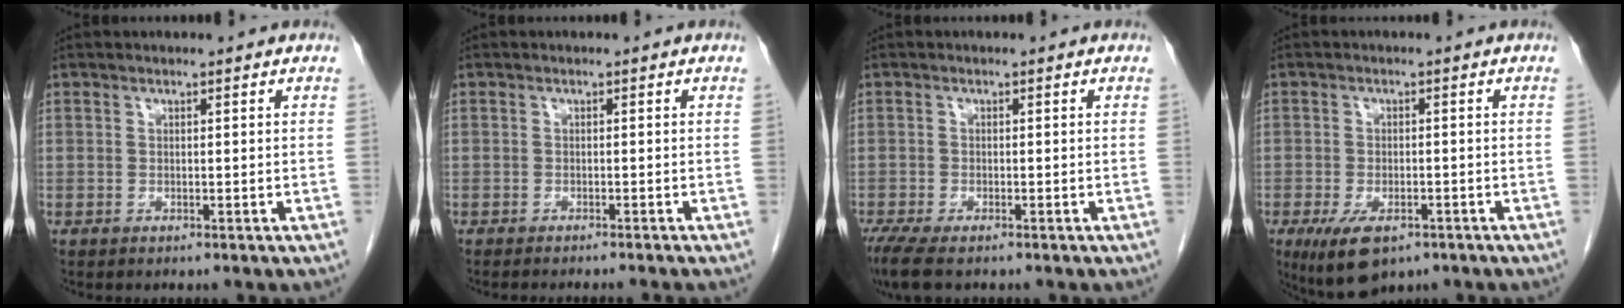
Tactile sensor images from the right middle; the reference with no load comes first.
{"total": 4.4, "force": [-4.0, -0.4, 1.8], "torque": [-0.011, -0.004, -0.055]}
{"total": 5.6, "force": [-4.0, 1.9, 3.5], "torque": [-0.068, -0.016, -0.067]}
{"total": 7.3, "force": [-4.3, 3.2, 5.0], "torque": [-0.093, -0.014, -0.066]}